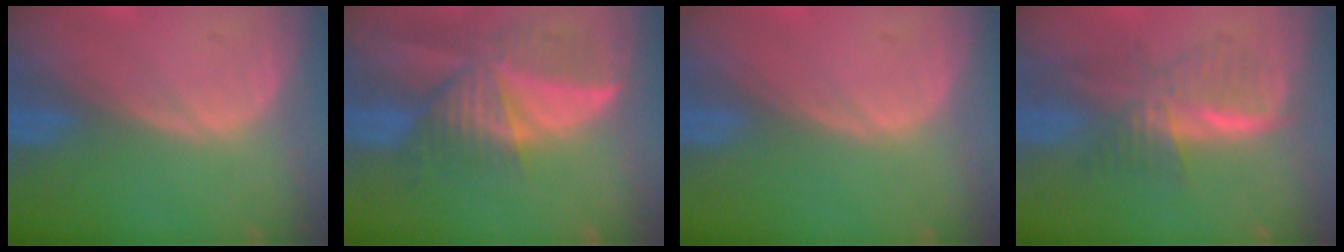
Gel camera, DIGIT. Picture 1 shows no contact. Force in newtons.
{"total": 9.9, "press": 8.7, "slide": 4.7}
{"total": 0.0}
{"total": 5.8, "press": 5.7, "slide": 0.8}